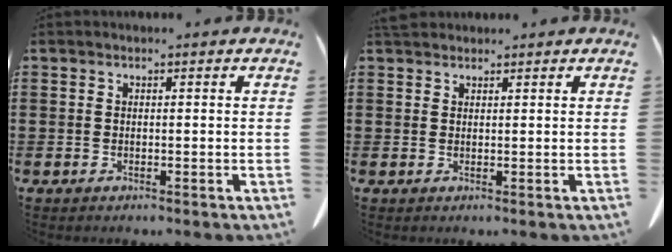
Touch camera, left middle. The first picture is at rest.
{"total": 2.0, "force": [1.8, 0.7, 0.6], "torque": [-0.018, 0.002, 0.036]}